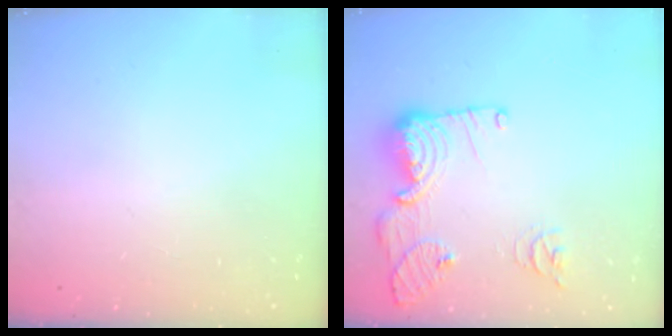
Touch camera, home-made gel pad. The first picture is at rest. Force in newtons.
{"total": 15.8, "press": 15.7, "slide": 1.8}